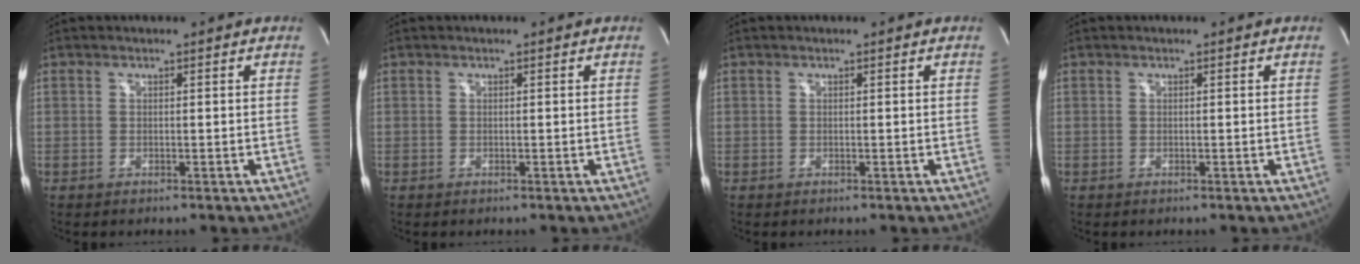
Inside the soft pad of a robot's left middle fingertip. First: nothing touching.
{"total": 0.0}
{"total": 0.0}
{"total": 0.0}